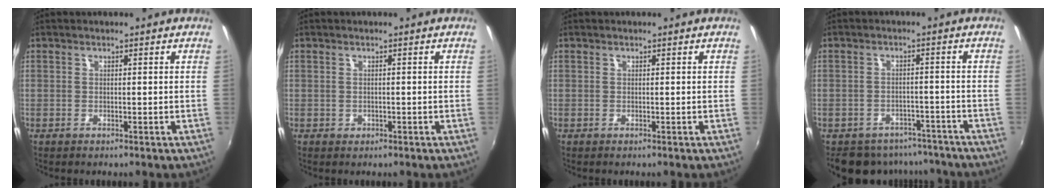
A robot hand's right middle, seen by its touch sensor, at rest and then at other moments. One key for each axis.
{"total": 1.0, "fx": -0.3, "fy": 0.9, "fz": 0.2, "tx": -0.003, "ty": -0.003, "tz": -0.003}
{"total": 0.0}
{"total": 12.1, "fx": -9.9, "fy": 6.2, "fz": 3.1, "tx": -0.077, "ty": 0.011, "tz": -0.123}